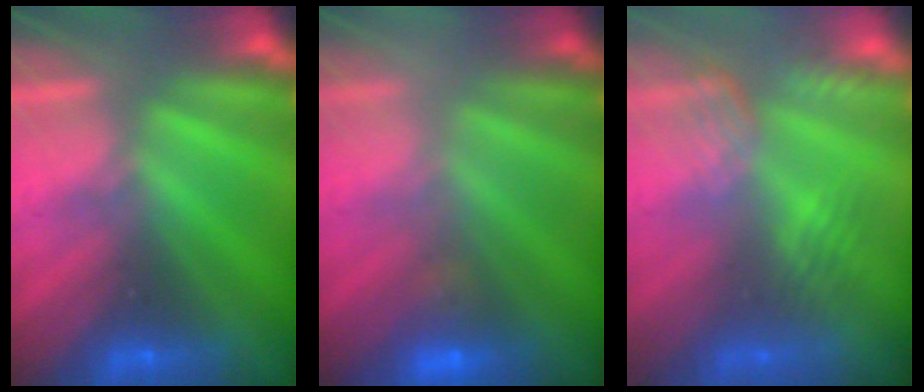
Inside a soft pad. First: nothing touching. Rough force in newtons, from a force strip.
{"total": 2.2}
{"total": 2.6}